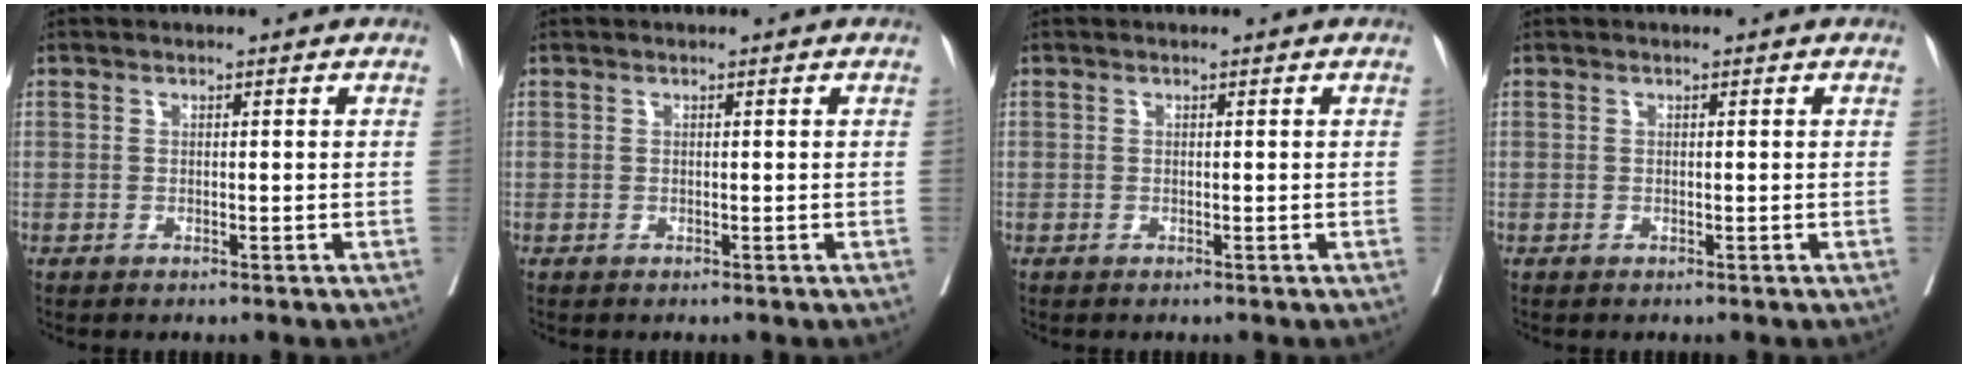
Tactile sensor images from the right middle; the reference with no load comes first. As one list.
[{"total": 0.0}, {"total": 0.0}, {"total": 0.0}]